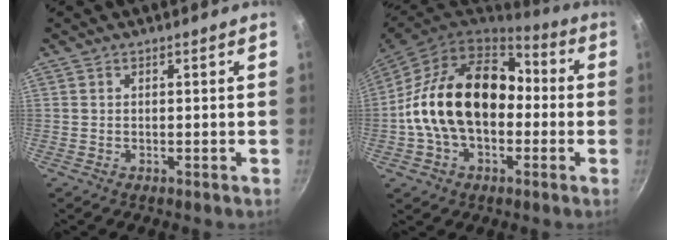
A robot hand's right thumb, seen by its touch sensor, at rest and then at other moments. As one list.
[{"total": 20.9, "force": [-0.7, 14.2, 15.3], "torque": [-0.236, 0.047, -0.023]}]